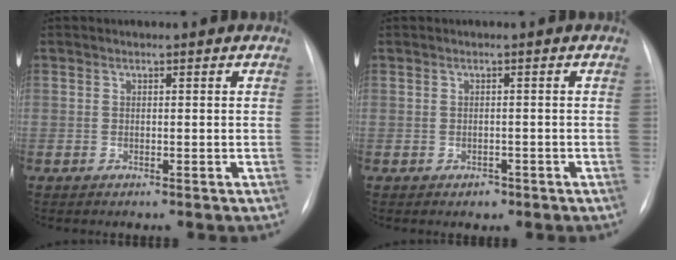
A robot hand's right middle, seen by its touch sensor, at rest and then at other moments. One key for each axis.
{"total": 1.5, "fx": -0.9, "fy": 1.1, "fz": 0.5, "tx": -0.009, "ty": 0.003, "tz": -0.009}